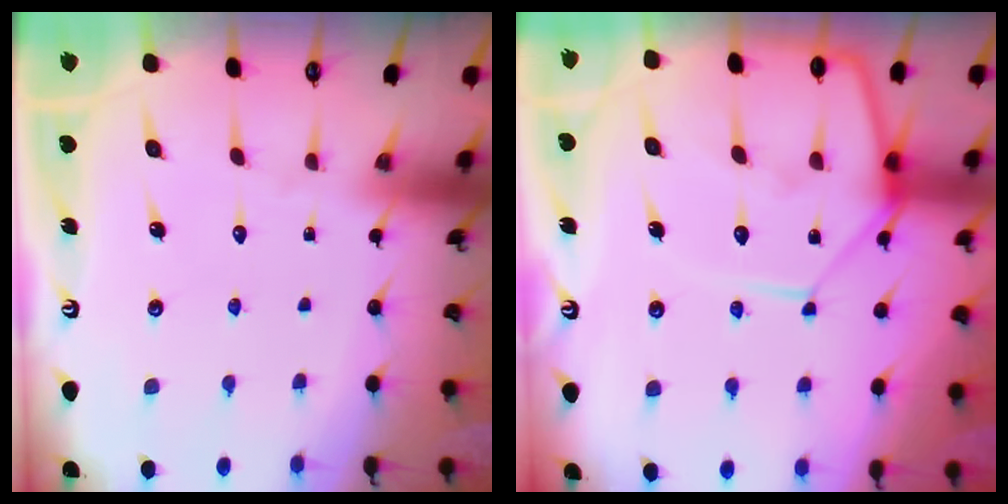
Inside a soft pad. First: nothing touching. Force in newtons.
{"total": 12.7, "press": 12.7, "slide": 1.2}